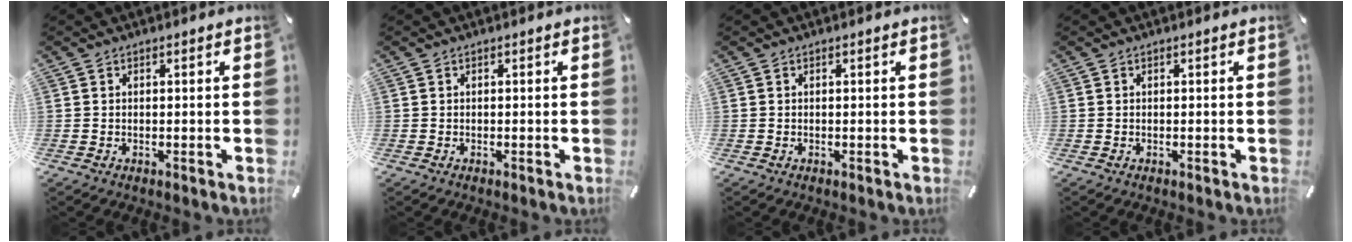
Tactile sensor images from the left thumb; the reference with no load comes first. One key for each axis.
{"total": 0.0}
{"total": 0.0}
{"total": 0.0}